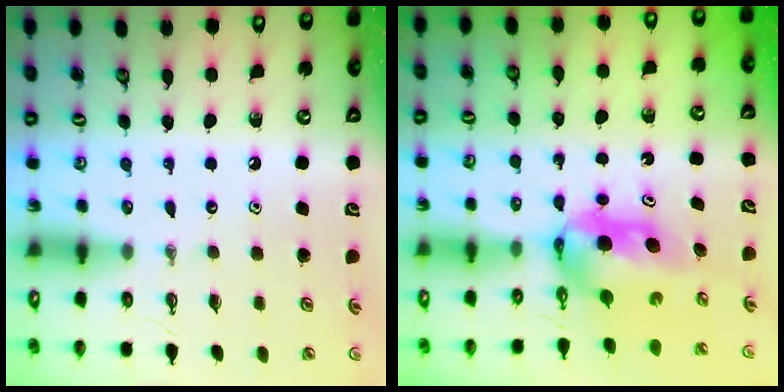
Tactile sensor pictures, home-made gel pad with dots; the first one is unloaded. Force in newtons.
{"total": 5.6, "press": 5.4, "slide": 1.7}